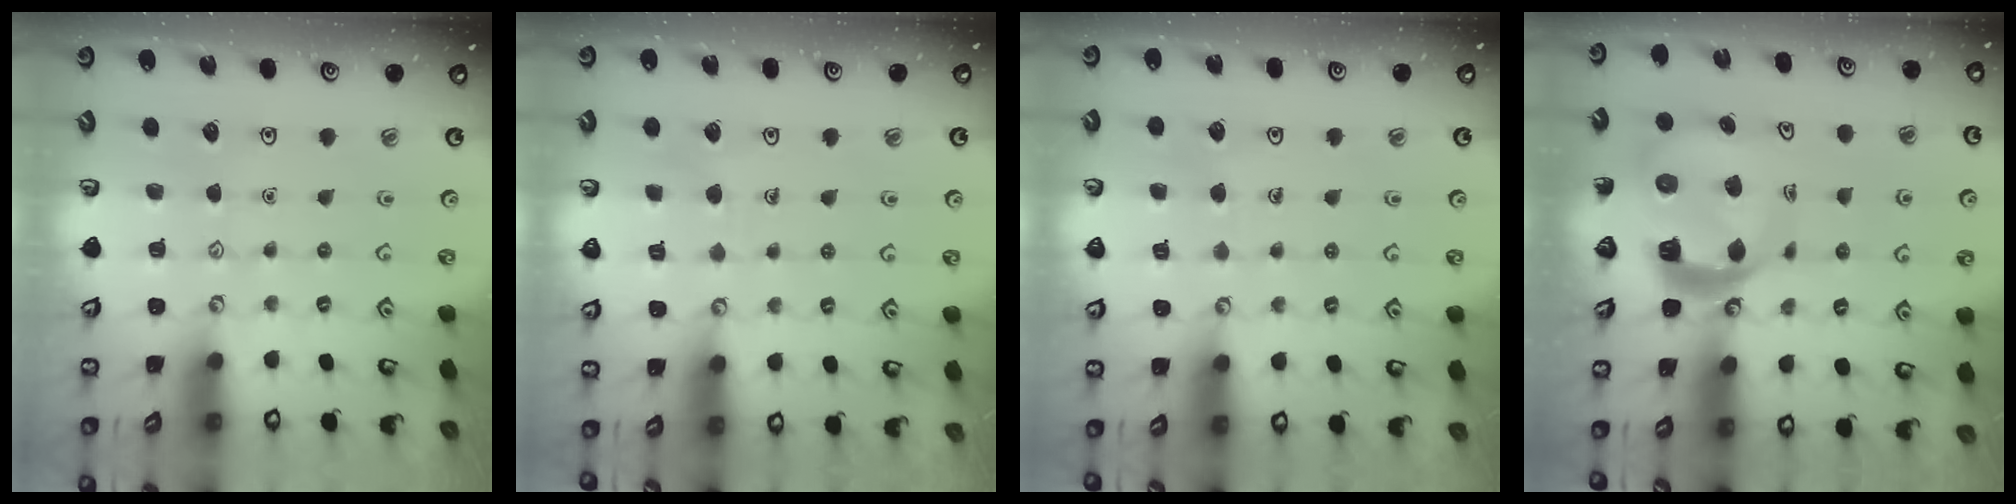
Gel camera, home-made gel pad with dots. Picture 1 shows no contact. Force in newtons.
{"total": 3.8, "press": 3.8, "slide": 0.3}
{"total": 3.3, "press": 3.3, "slide": 0.2}
{"total": 10.2, "press": 10.1, "slide": 1.3}